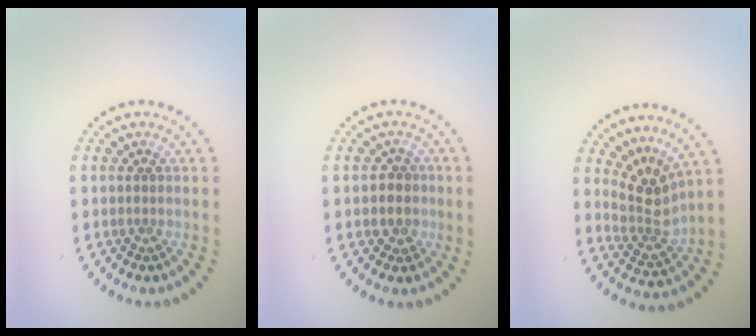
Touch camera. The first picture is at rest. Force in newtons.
{"total": 1.7, "press": 1.6, "slide": 0.8}
{"total": 3.1, "press": 2.3, "slide": 2.1}